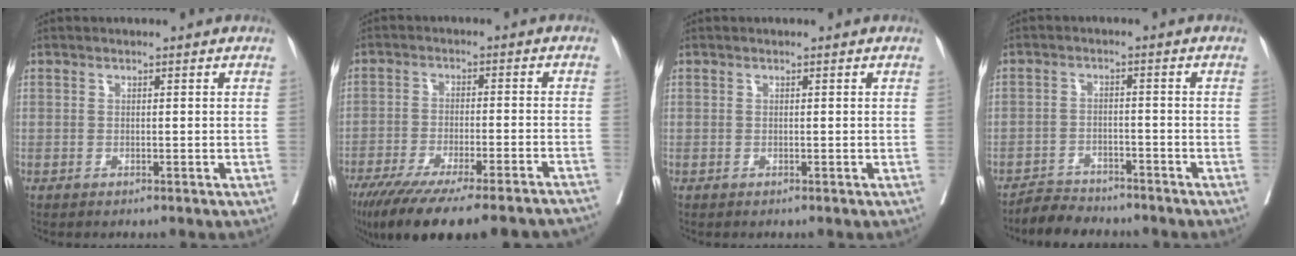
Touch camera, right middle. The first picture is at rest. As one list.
[{"total": 23.3, "force": [-19.7, 2.2, 12.3], "torque": [-0.151, -0.051, -0.274]}, {"total": 0.0}, {"total": 4.8, "force": [-4.6, 1.4, 0.2], "torque": [-0.005, -0.007, -0.080]}]